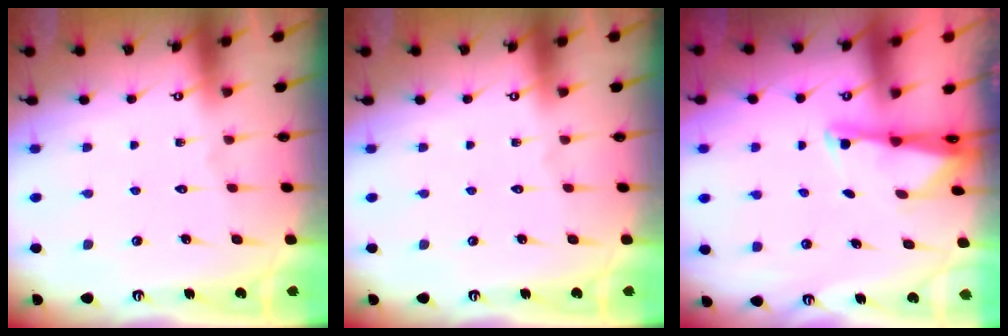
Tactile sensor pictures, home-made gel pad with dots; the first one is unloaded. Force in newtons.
{"total": 0.0}
{"total": 1.9, "press": 1.9, "slide": 0.4}